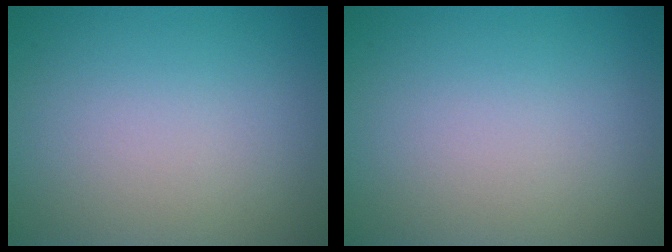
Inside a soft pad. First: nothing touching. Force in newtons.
{"total": 0.0}